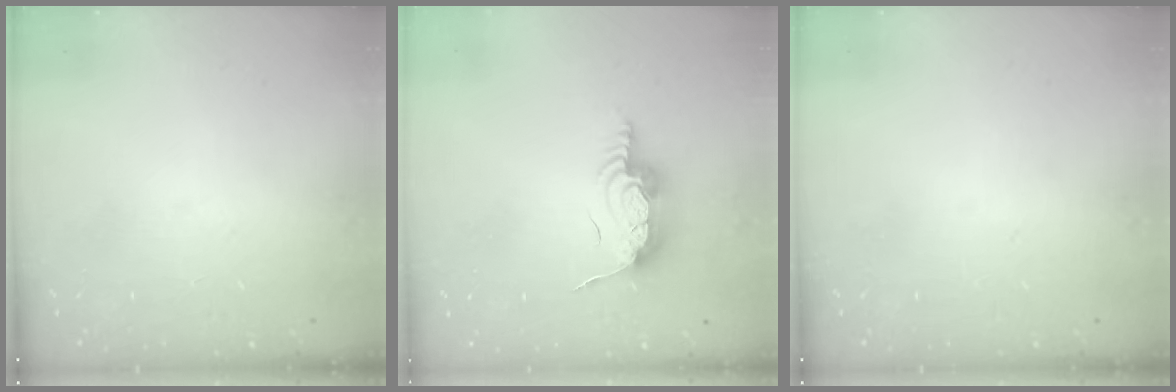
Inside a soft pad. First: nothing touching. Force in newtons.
{"total": 12.5, "press": 11.5, "slide": 4.8}
{"total": 0.0}